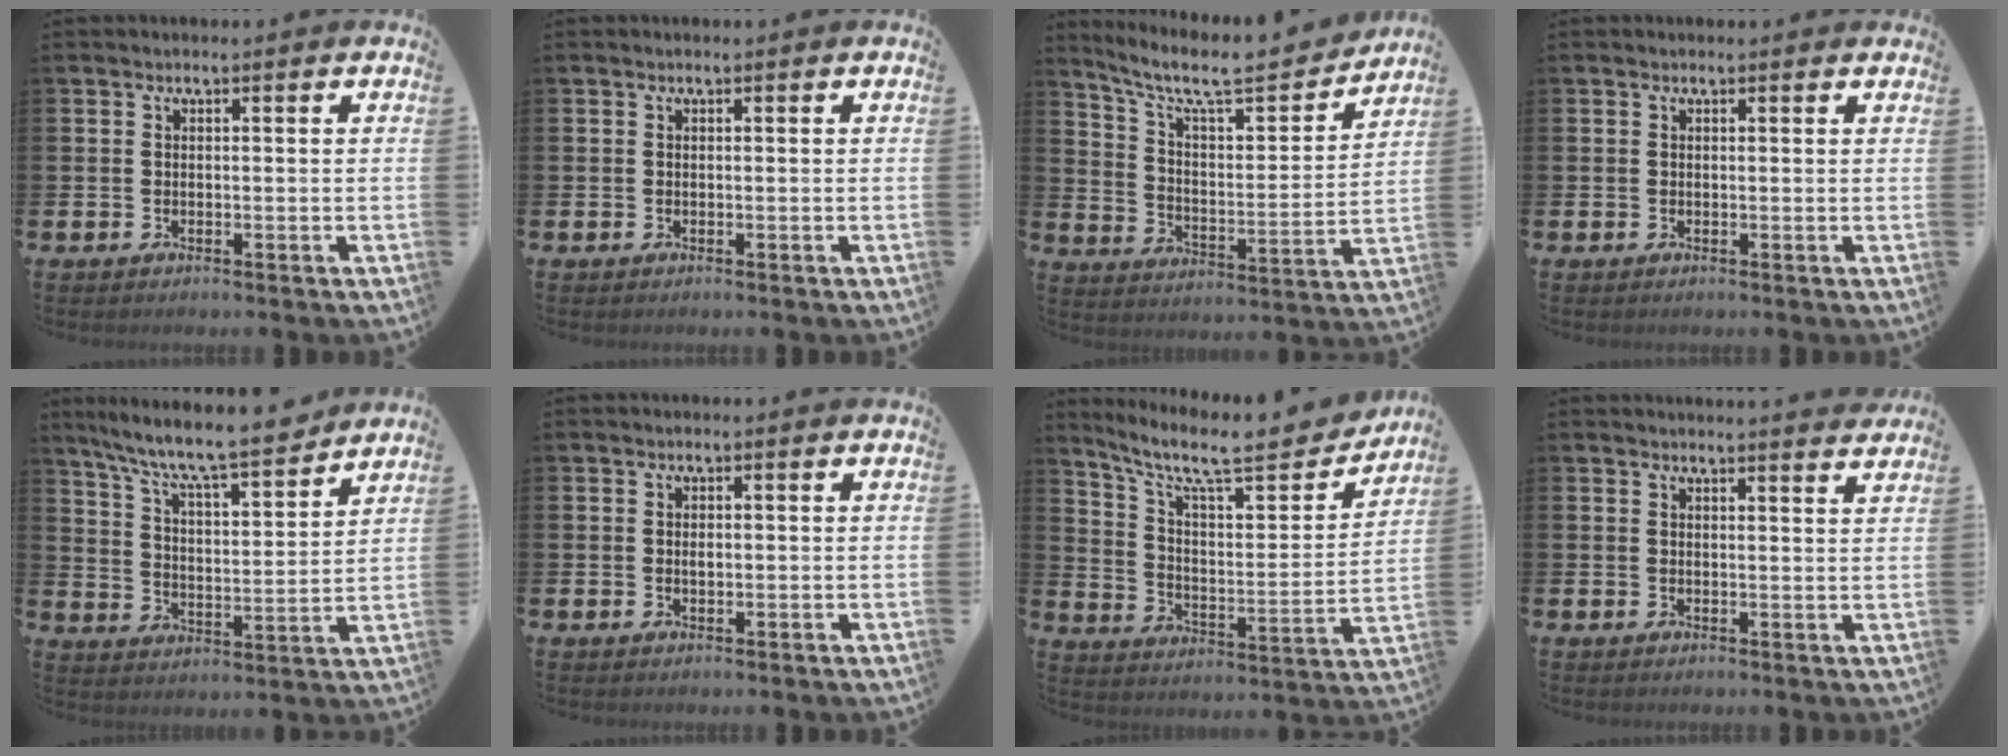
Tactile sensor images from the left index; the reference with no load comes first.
{"total": 0.0}
{"total": 9.1, "force": [8.0, 2.0, 4.1], "torque": [-0.109, -0.060, 0.132]}
{"total": 0.0}
{"total": 9.1, "force": [8.4, 0.9, 3.6], "torque": [-0.100, -0.064, 0.140]}
{"total": 0.7, "force": [0.1, 0.3, 0.6], "torque": [-0.004, -0.001, 0.000]}
{"total": 10.7, "force": [8.9, 2.5, 5.4], "torque": [-0.120, -0.067, 0.145]}
{"total": 2.3, "force": [2.3, -0.2, -0.1], "torque": [0.009, -0.018, 0.039]}